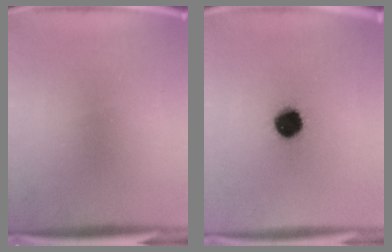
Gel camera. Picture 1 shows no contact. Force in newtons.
{"total": 9.5}